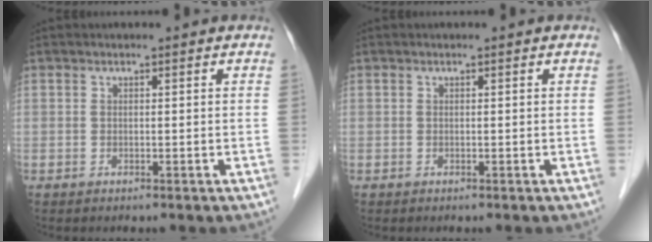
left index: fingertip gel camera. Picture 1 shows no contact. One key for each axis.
{"total": 0.0}